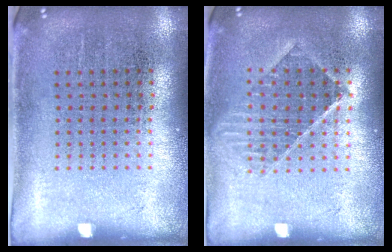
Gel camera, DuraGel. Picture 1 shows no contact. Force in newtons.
{"total": 1.2, "press": 1.1, "slide": 0.4}